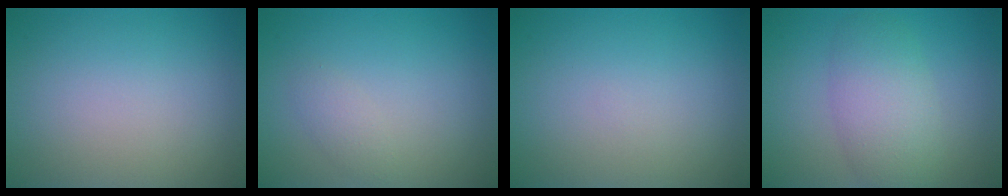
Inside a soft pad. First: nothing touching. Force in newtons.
{"total": 1.2, "press": 1.2, "slide": 0.0}
{"total": 0.0}
{"total": 4.7, "press": 4.7, "slide": 0.2}